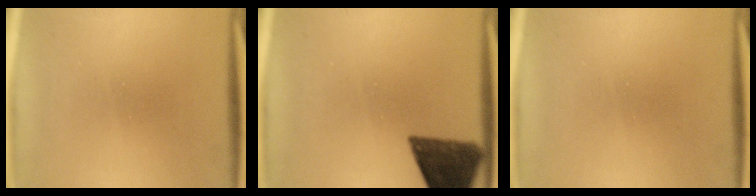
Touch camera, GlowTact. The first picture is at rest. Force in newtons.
{"total": 10.6}
{"total": 0.0}